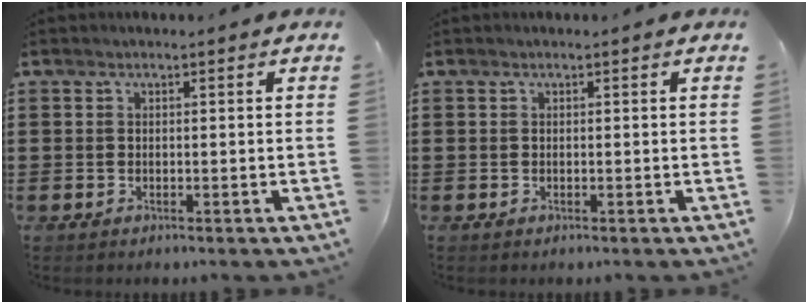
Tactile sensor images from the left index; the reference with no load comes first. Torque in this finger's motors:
{"motor_torque": [0.00, 0.00, 0.00, 0.00]}